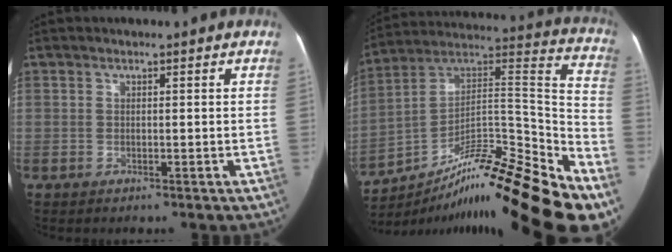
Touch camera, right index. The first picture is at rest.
{"total": 26.8, "force": [-18.7, 2.1, 19.0], "torque": [-0.251, 0.038, -0.310]}